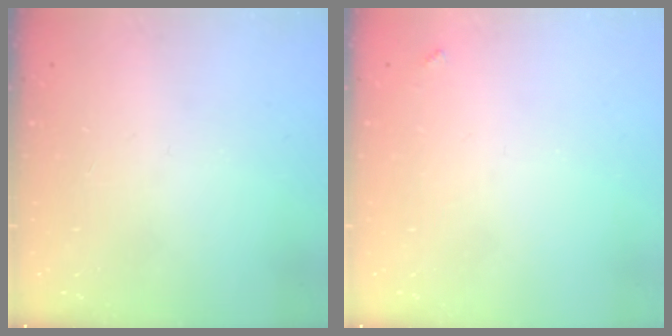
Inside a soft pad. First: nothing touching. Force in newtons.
{"total": 3.6, "press": 3.6, "slide": 0.2}